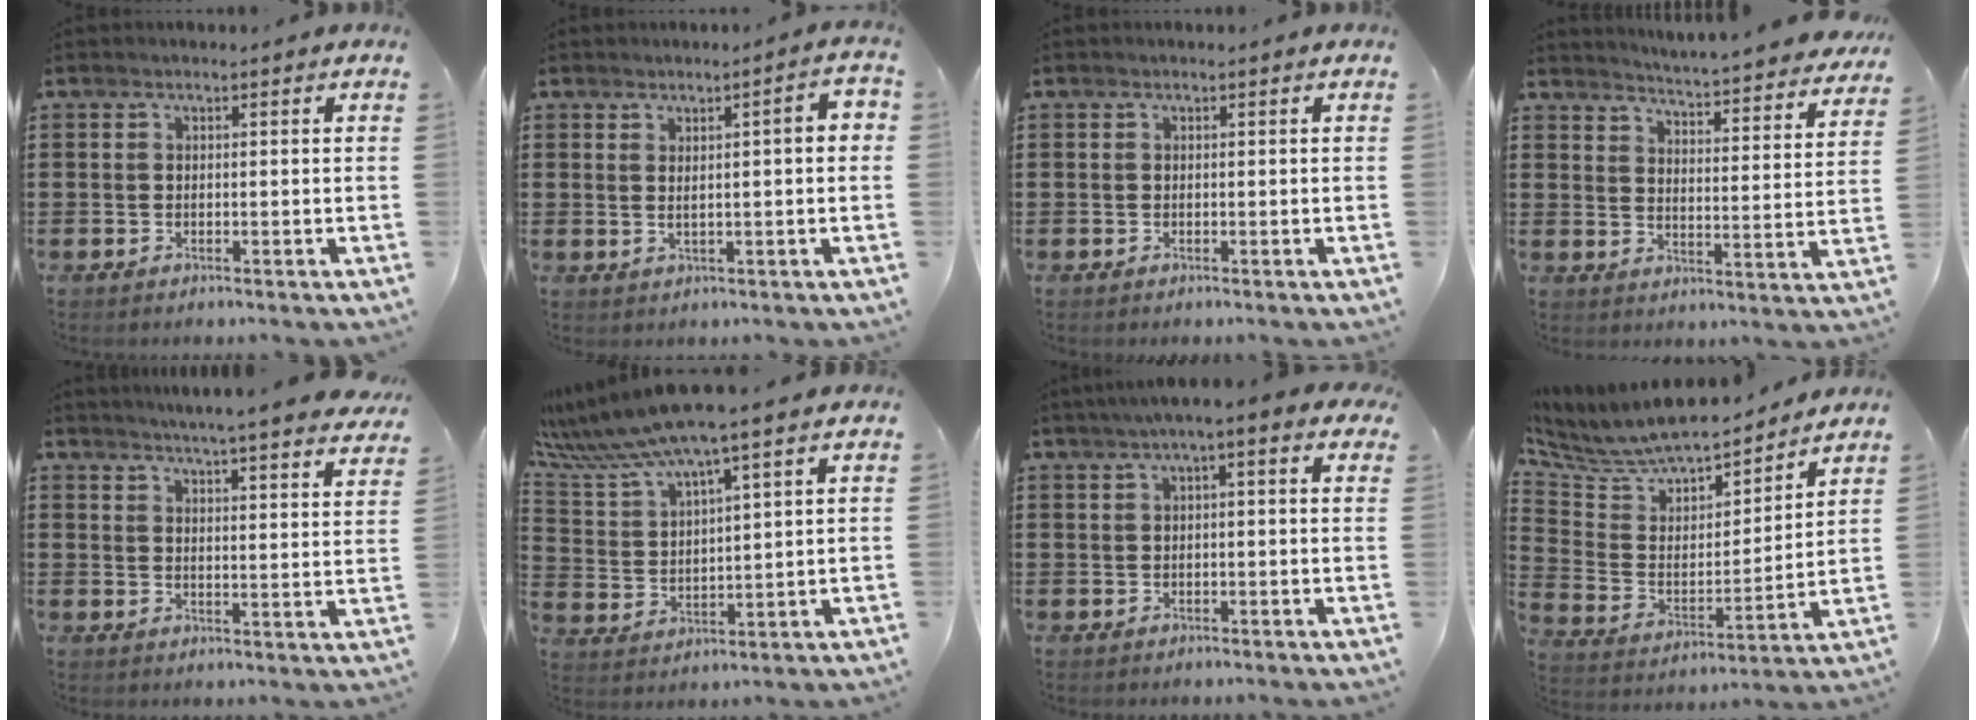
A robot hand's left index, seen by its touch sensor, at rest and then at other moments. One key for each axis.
{"total": 3.7, "fx": 0.5, "fy": 0.0, "fz": 3.7, "tx": -0.072, "ty": -0.008, "tz": 0.004}
{"total": 0.0}
{"total": 4.0, "fx": 4.0, "fy": -0.6, "fz": 0.3, "tx": -0.022, "ty": -0.044, "tz": 0.061}
{"total": 4.5, "fx": 4.4, "fy": -0.5, "fz": 0.7, "tx": -0.035, "ty": -0.026, "tz": 0.075}
{"total": 8.4, "fx": 7.3, "fy": 0.1, "fz": 4.2, "tx": -0.113, "ty": -0.039, "tz": 0.123}
{"total": 2.8, "fx": 1.1, "fy": 0.1, "fz": 2.6, "tx": -0.050, "ty": 0.002, "tz": 0.018}
{"total": 7.9, "fx": 7.4, "fy": 1.9, "fz": 2.1, "tx": -0.082, "ty": -0.062, "tz": 0.124}